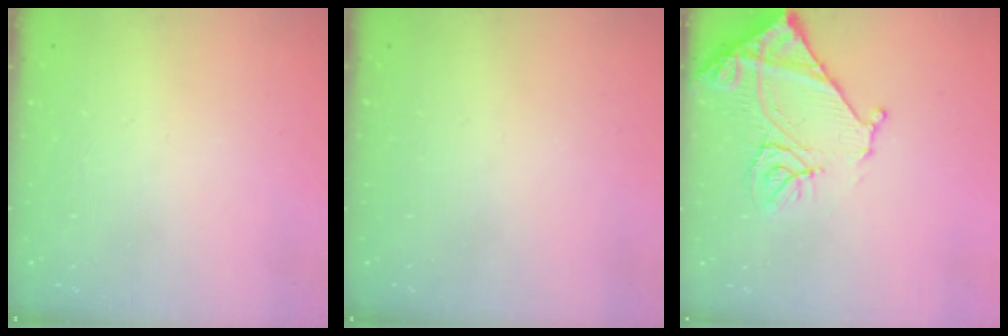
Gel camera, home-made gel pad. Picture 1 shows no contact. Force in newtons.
{"total": 0.0}
{"total": 14.4, "press": 14.3, "slide": 1.7}